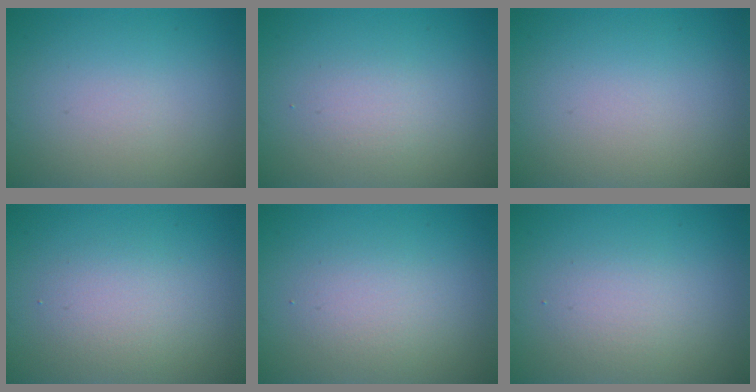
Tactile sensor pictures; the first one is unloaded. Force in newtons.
{"total": 1.4, "press": 1.3, "slide": 0.1}
{"total": 0.0}
{"total": 2.4, "press": 2.4, "slide": 0.1}
{"total": 2.0, "press": 2.0, "slide": 0.1}
{"total": 1.7, "press": 1.7, "slide": 0.0}